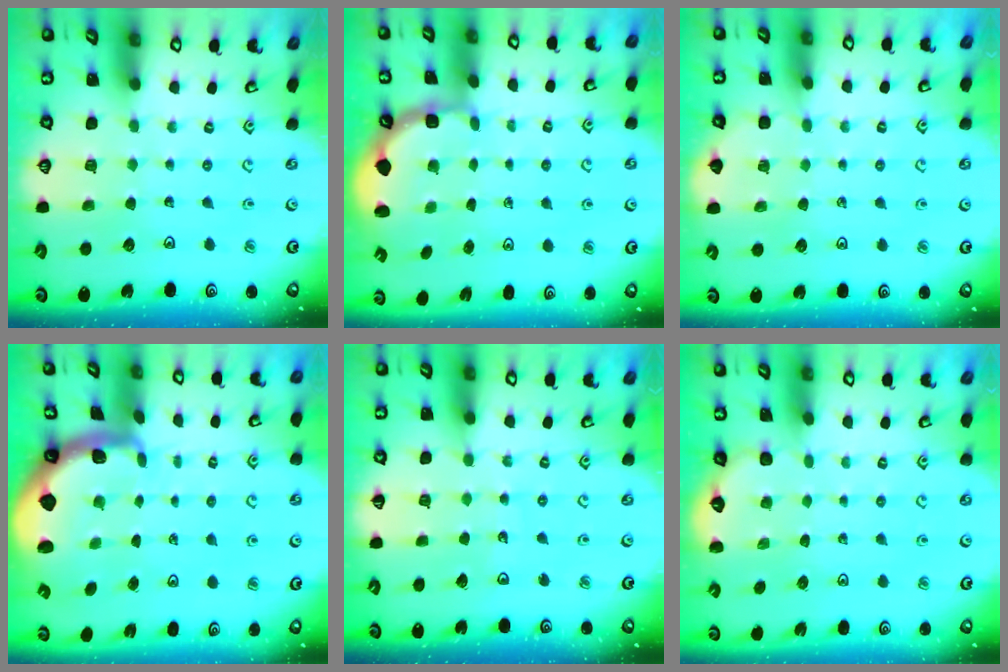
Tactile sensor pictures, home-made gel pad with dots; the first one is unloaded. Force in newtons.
{"total": 2.6, "press": 1.9, "slide": 1.7}
{"total": 1.4, "press": 1.3, "slide": 0.3}
{"total": 1.9, "press": 1.9, "slide": 0.4}
{"total": 2.7, "press": 2.7, "slide": 0.3}
{"total": 1.9, "press": 0.5, "slide": 1.9}